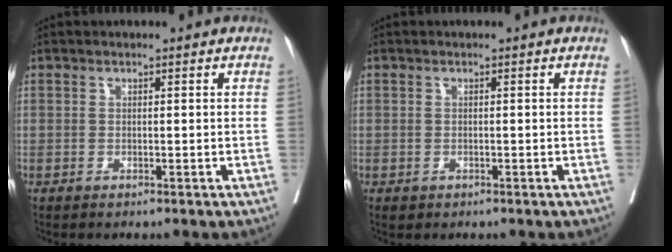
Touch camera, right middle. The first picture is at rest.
{"total": 0.6, "force": [-0.3, 0.5, 0.2], "torque": [-0.007, 0.001, 0.001]}